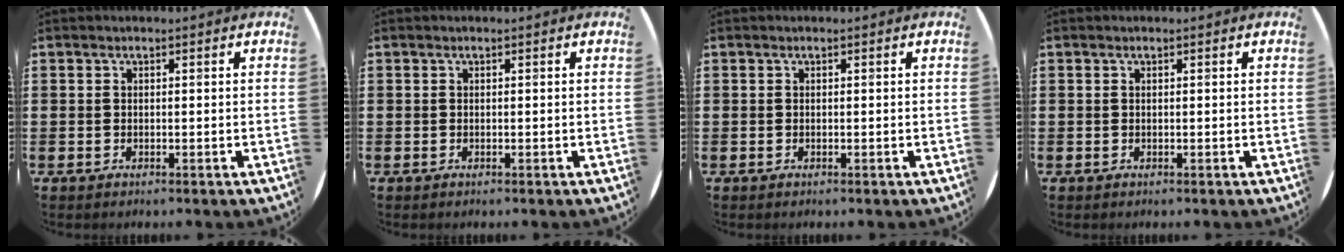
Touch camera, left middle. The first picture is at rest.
{"total": 0.0}
{"total": 0.0}
{"total": 0.0}